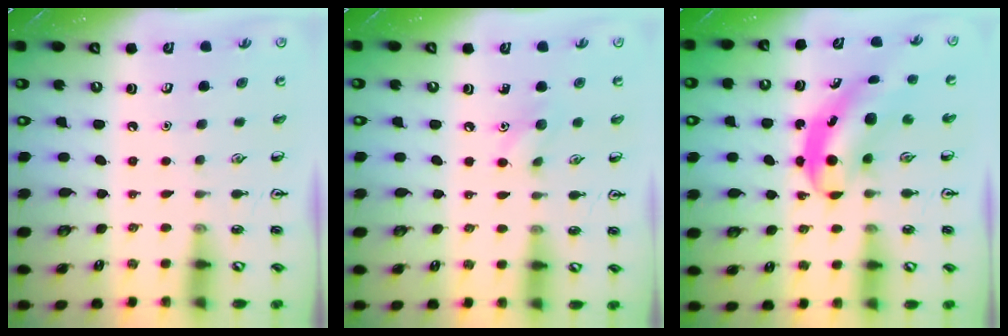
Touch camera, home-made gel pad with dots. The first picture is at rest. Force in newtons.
{"total": 5.1, "press": 4.9, "slide": 1.3}
{"total": 6.3, "press": 6.2, "slide": 1.3}